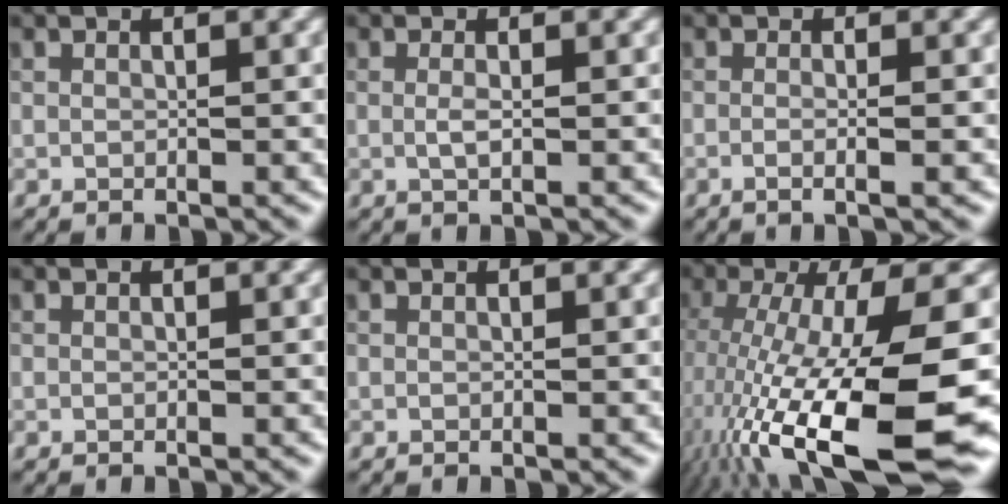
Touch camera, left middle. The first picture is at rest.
{"total": 0.8, "force": [-0.6, -0.2, 0.5], "torque": [-0.017, 0.003, -0.001]}
{"total": 1.5, "force": [-0.8, 0.2, 1.3], "torque": [-0.019, 0.004, -0.021]}
{"total": 0.0}
{"total": 0.0}
{"total": 17.0, "force": [-6.2, 3.3, 15.4], "torque": [-0.262, -0.019, -0.088]}